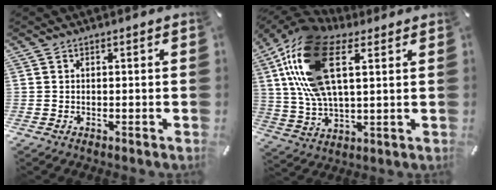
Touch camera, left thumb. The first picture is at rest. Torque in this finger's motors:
{"motor_torque": [2.51, 2.49, 1.79, -0.99, 0.42]}